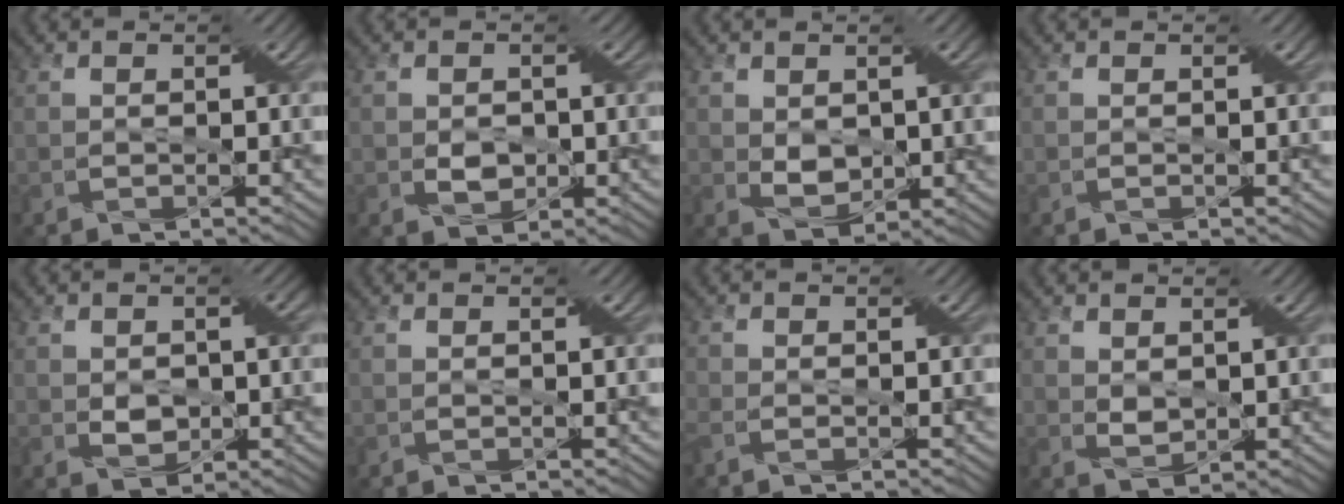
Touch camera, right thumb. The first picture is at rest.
{"total": 2.2, "force": [-0.4, 1.8, 1.2], "torque": [-0.029, -0.003, -0.007]}
{"total": 3.3, "force": [0.8, 2.3, 2.2], "torque": [-0.048, -0.004, 0.020]}
{"total": 0.0}
{"total": 2.7, "force": [-0.1, 2.1, 1.8], "torque": [-0.039, -0.003, 0.000]}
{"total": 0.0}
{"total": 2.0, "force": [-0.8, 1.2, 1.3], "torque": [-0.037, -0.001, -0.019]}
{"total": 1.7, "force": [0.9, 1.2, 0.9], "torque": [-0.029, -0.001, 0.020]}